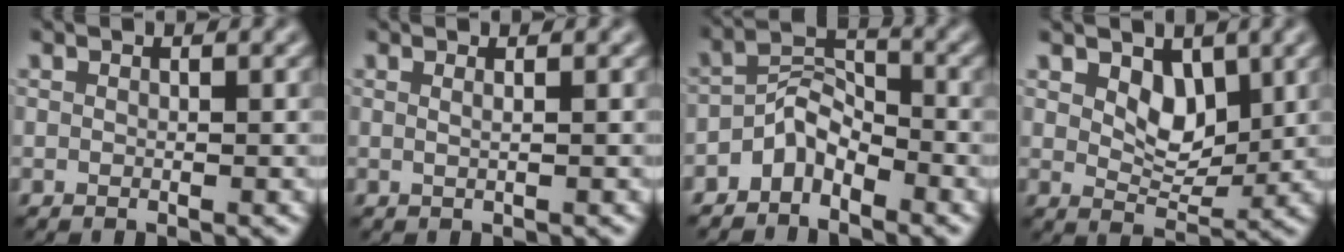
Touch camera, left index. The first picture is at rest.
{"total": 1.0, "force": [0.3, 0.4, 0.8], "torque": [-0.006, -0.005, -0.006]}
{"total": 3.3, "force": [-2.6, 1.5, 1.4], "torque": [-0.028, 0.013, -0.055]}
{"total": 3.1, "force": [1.2, 2.0, 2.1], "torque": [-0.046, -0.013, 0.021]}